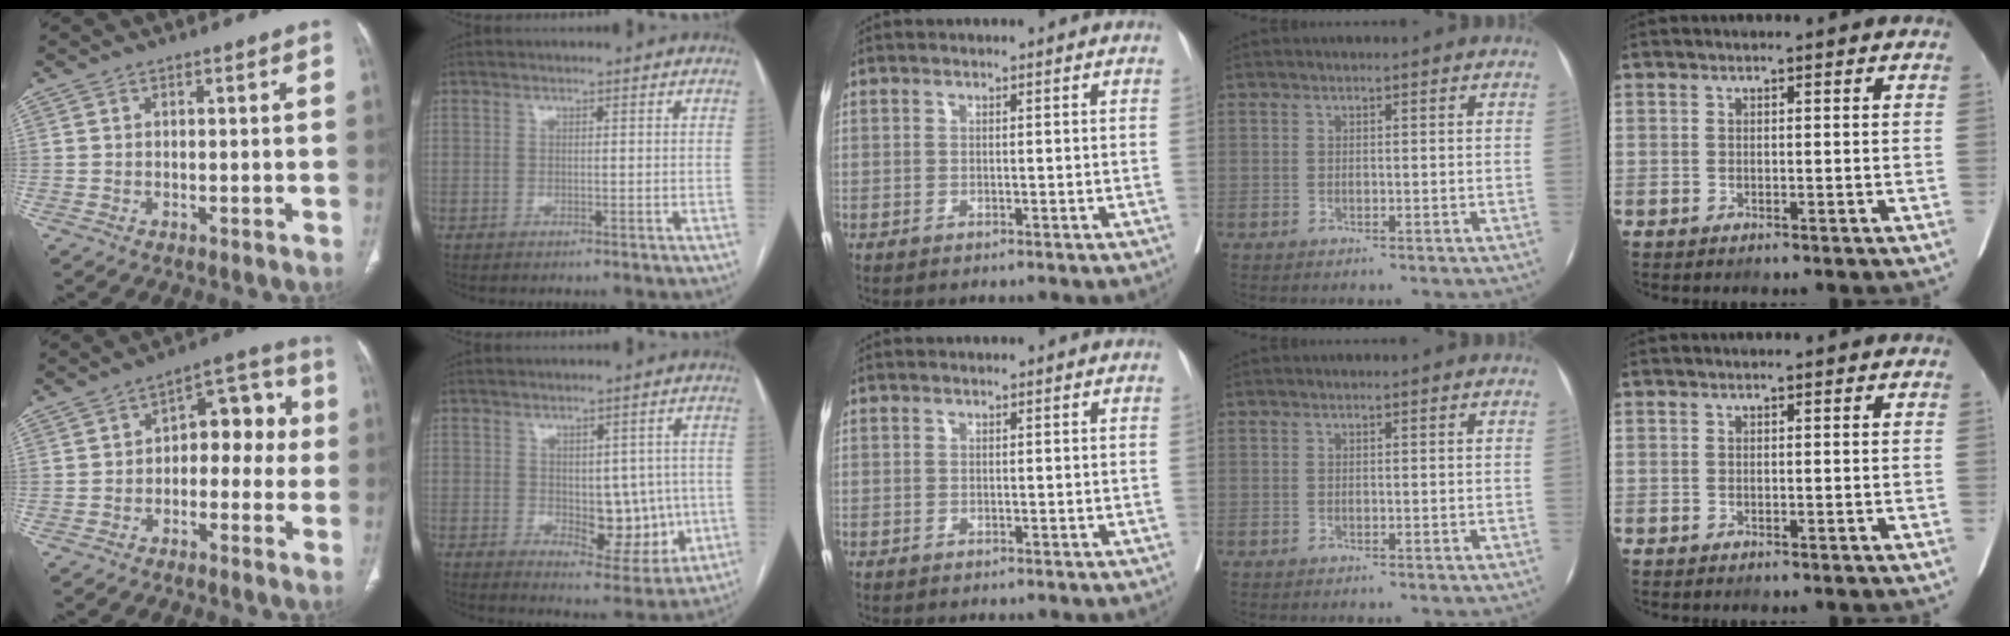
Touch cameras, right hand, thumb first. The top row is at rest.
{"thumb": {"total": 10.5, "force": [-0.2, 6.5, 8.3], "torque": [-0.062, 0.047, -0.016]}, "index": {"total": 9.1, "force": [-0.7, 5.0, 7.5], "torque": [-0.080, 0.006, 0.007]}}